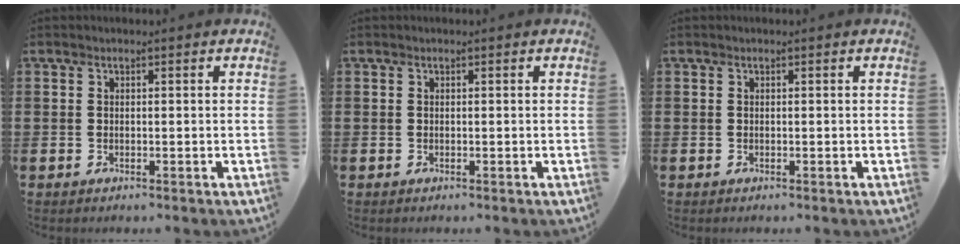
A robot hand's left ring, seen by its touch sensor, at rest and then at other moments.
{"total": 0.0}
{"total": 0.0}